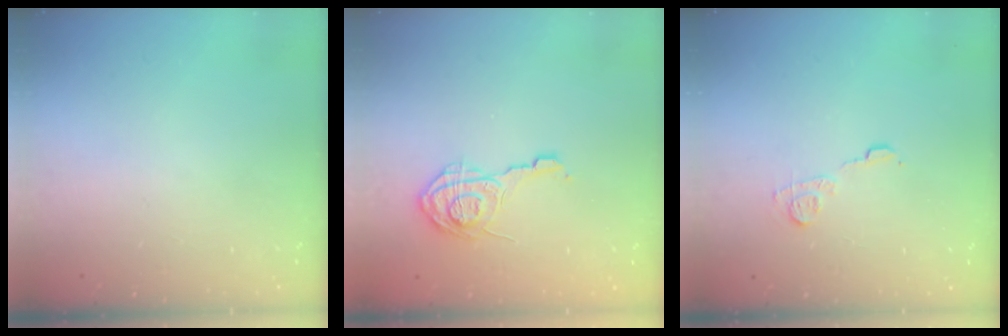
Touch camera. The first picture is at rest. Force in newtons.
{"total": 12.7, "press": 12.7, "slide": 1.0}
{"total": 7.0, "press": 7.0, "slide": 0.4}